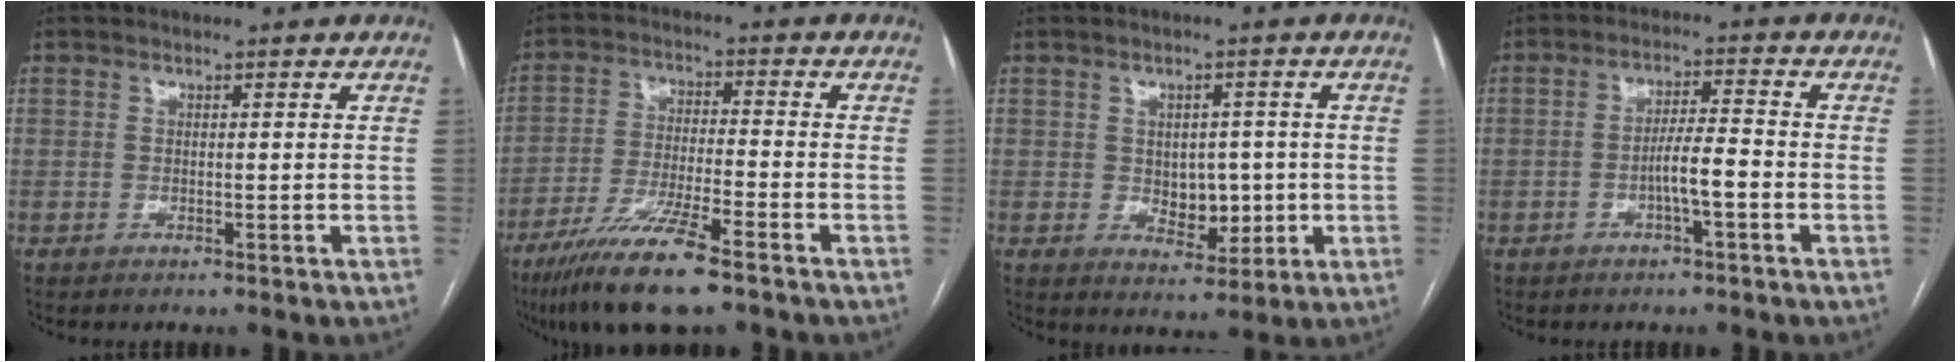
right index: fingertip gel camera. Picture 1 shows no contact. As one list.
[{"total": 12.0, "force": [-8.1, 1.0, 8.8], "torque": [-0.169, -0.030, -0.146]}, {"total": 5.5, "force": [-0.2, 3.7, 4.1], "torque": [-0.048, 0.003, 0.009]}, {"total": 4.8, "force": [-1.8, 0.4, 4.4], "torque": [-0.078, 0.009, -0.031]}]